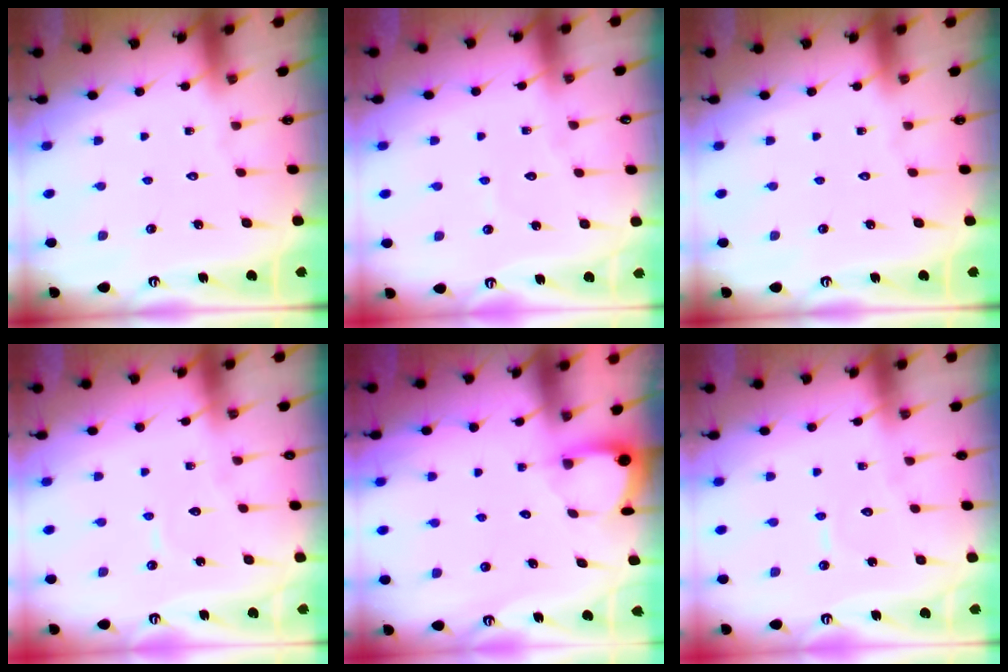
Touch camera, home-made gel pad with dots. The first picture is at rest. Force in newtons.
{"total": 2.6, "press": 2.6, "slide": 0.1}
{"total": 0.0}
{"total": 3.8, "press": 3.8, "slide": 0.3}
{"total": 2.8, "press": 2.8, "slide": 0.3}
{"total": 4.8, "press": 4.7, "slide": 0.2}